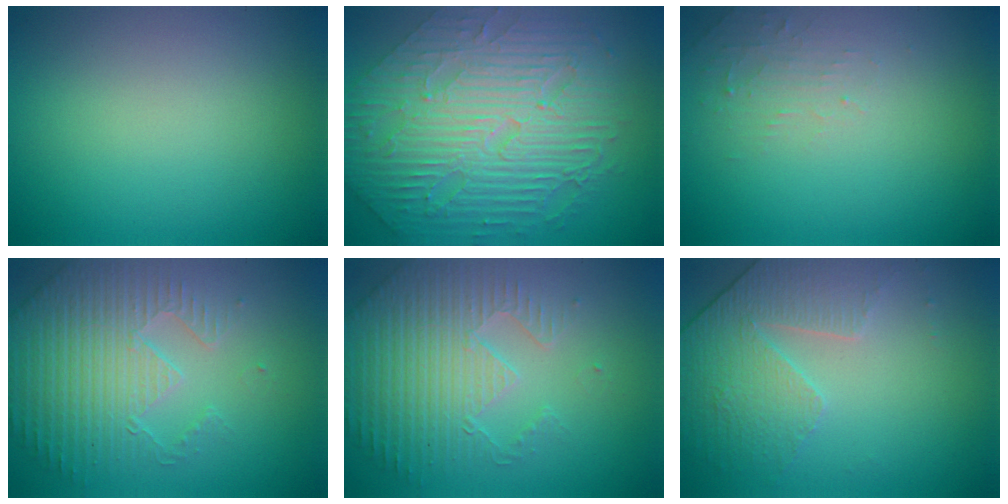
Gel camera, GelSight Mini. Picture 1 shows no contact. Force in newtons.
{"total": 11.4, "press": 7.5, "slide": 8.6}
{"total": 1.6, "press": 1.5, "slide": 0.3}
{"total": 4.9, "press": 4.5, "slide": 1.9}
{"total": 4.9, "press": 4.5, "slide": 1.9}
{"total": 4.7, "press": 3.4, "slide": 3.2}